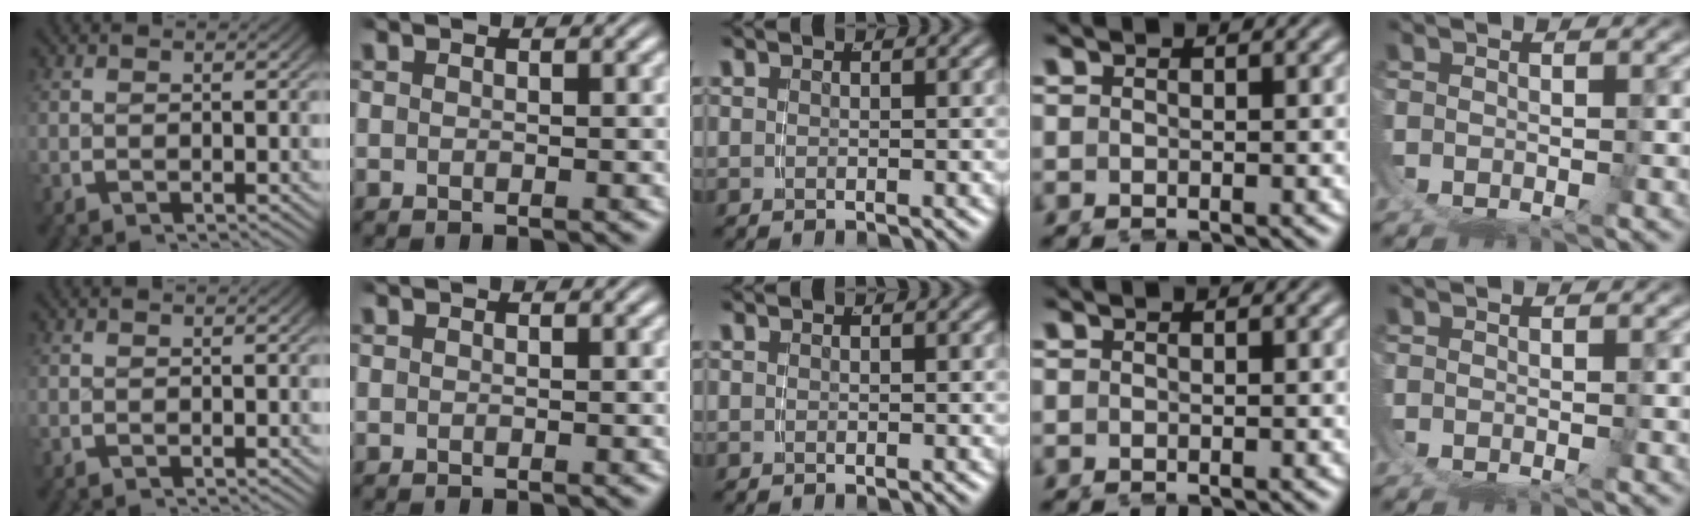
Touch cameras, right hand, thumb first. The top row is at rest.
{}